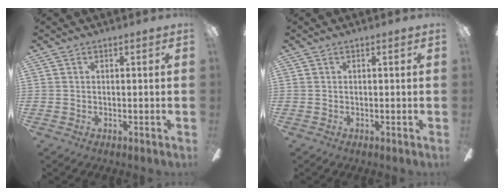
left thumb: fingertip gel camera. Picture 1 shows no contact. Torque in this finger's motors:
{"motor_torque": [-0.10, 0.10, -0.05, 0.04, 0.00]}